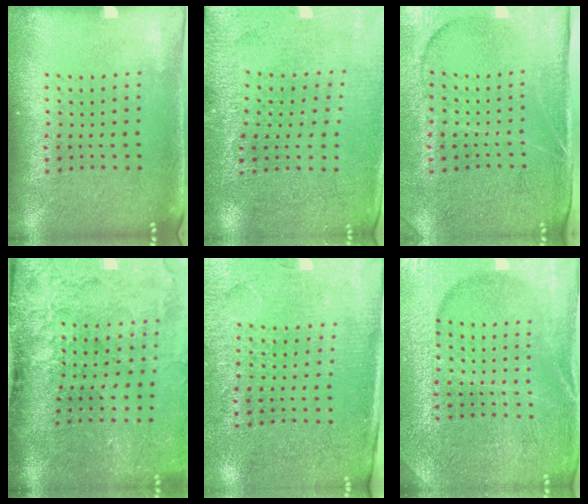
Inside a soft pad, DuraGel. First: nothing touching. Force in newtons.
{"total": 2.7, "press": 2.7, "slide": 0.3}
{"total": 3.8, "press": 3.3, "slide": 2.0}
{"total": 4.7, "press": 3.6, "slide": 3.1}
{"total": 3.0, "press": 2.8, "slide": 0.9}
{"total": 4.4, "press": 4.2, "slide": 1.4}